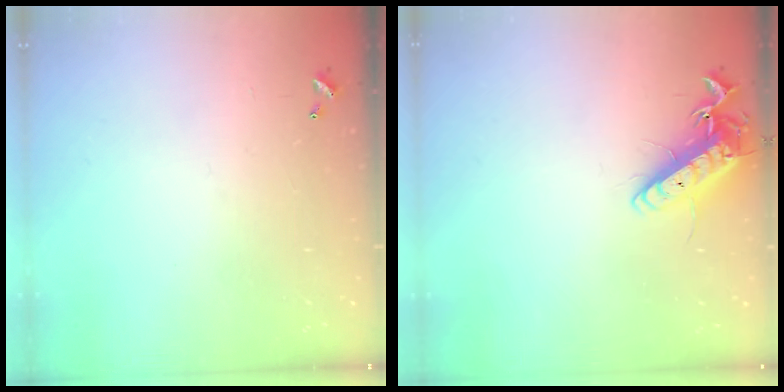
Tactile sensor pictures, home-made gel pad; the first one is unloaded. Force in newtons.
{"total": 13.9, "press": 13.9, "slide": 1.3}